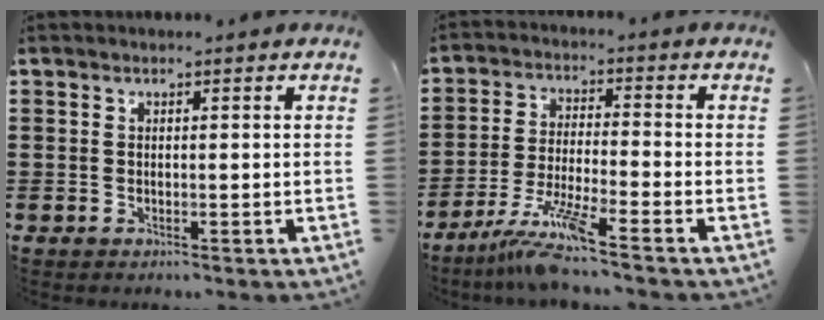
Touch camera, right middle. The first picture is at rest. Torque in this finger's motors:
{"motor_torque": [1.37, 0.73, 0.15, 0.16]}